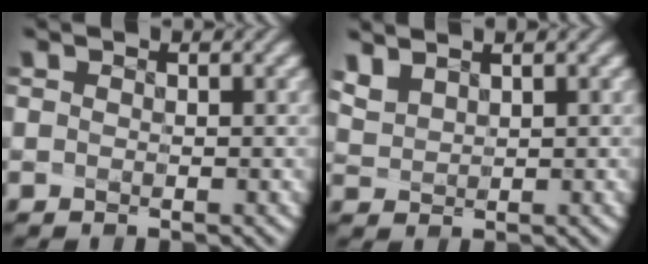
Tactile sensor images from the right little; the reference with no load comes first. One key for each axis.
{"total": 2.9, "fx": 2.0, "fy": 1.4, "fz": 1.5, "tx": -0.064, "ty": 0.011, "tz": 0.051}